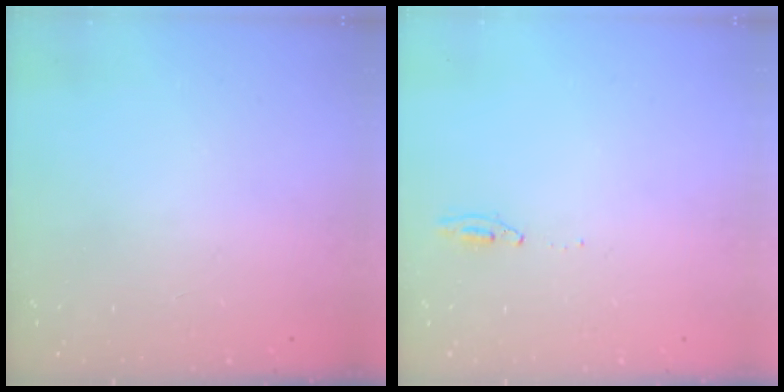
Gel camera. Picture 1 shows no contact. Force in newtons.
{"total": 4.3, "press": 4.1, "slide": 1.3}